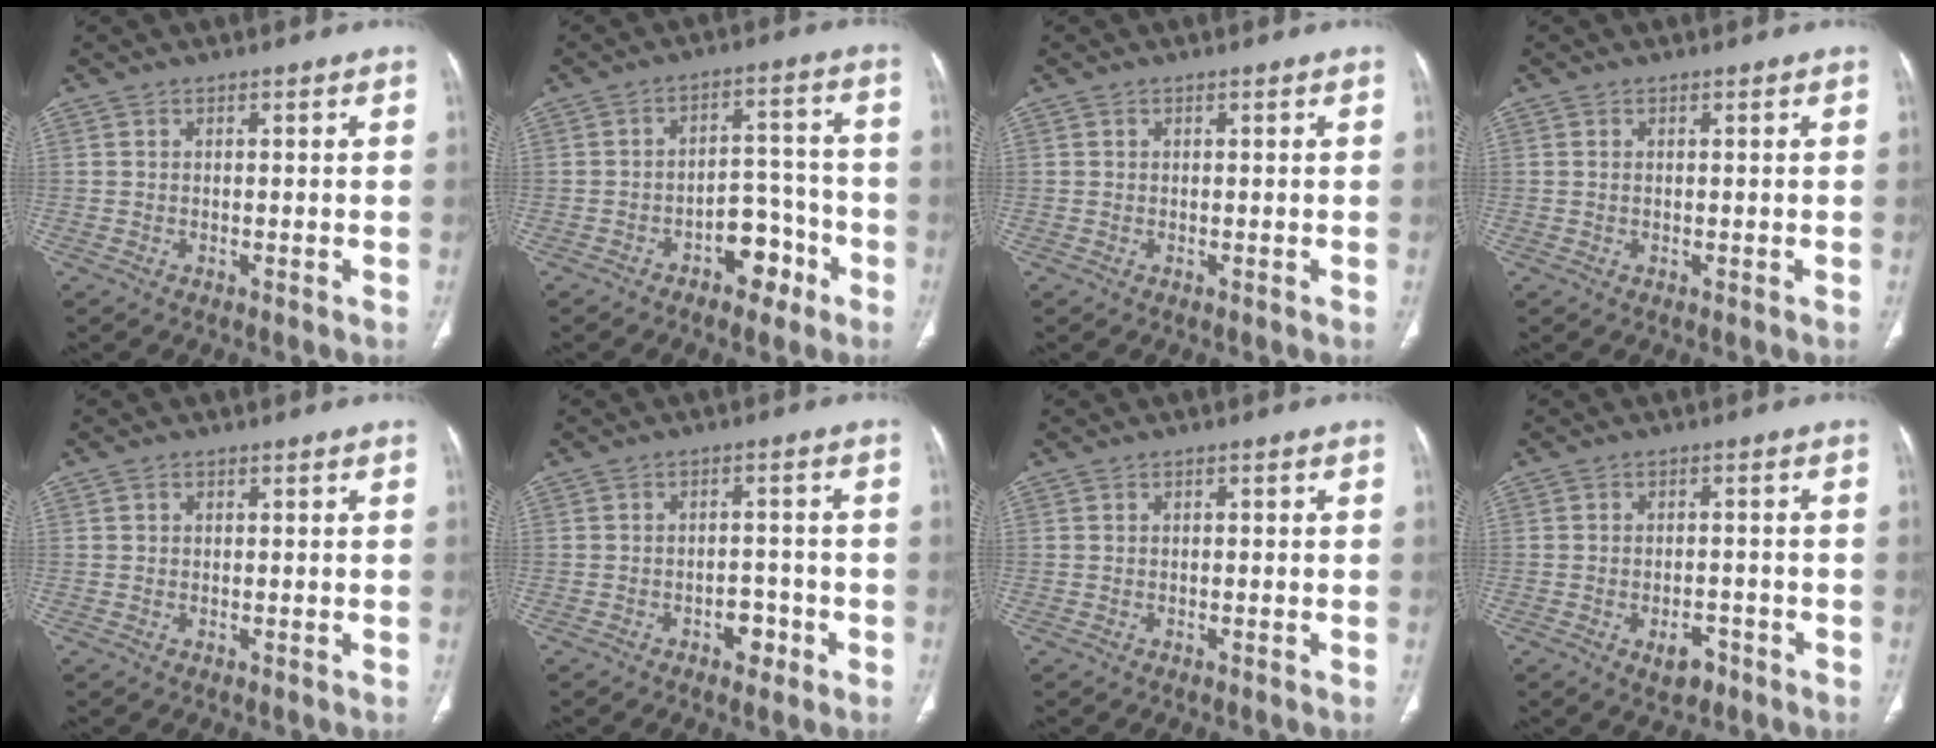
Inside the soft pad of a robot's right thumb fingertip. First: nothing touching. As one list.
[{"total": 8.0, "force": [-4.4, 4.9, 4.6], "torque": [-0.035, 0.052, -0.063]}, {"total": 0.0}, {"total": 0.0}, {"total": 0.7, "force": [0.2, 0.6, 0.2], "torque": [0.000, 0.001, 0.004]}, {"total": 3.8, "force": [-1.9, 2.4, 2.2], "torque": [-0.013, 0.019, -0.025]}, {"total": 0.0}, {"total": 4.2, "force": [-2.2, 2.4, 2.6], "torque": [-0.029, 0.013, -0.029]}]